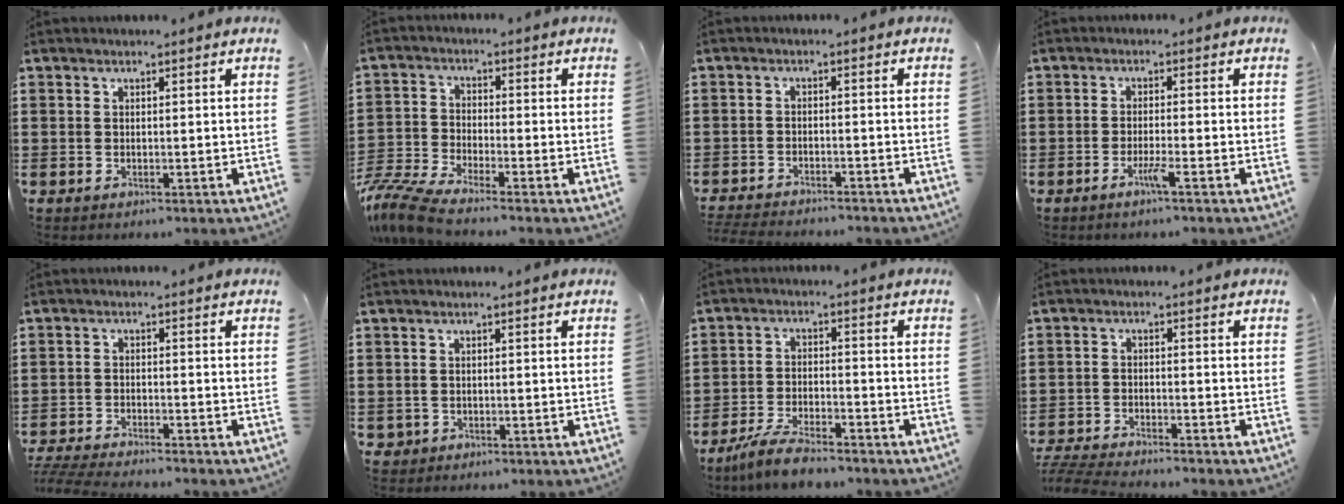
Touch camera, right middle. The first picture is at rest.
{"total": 6.3, "force": [-5.4, 0.6, 3.0], "torque": [-0.096, -0.020, -0.115]}
{"total": 3.1, "force": [-3.1, 0.2, 0.3], "torque": [-0.015, -0.003, -0.067]}
{"total": 2.7, "force": [-1.7, -0.3, 2.0], "torque": [-0.042, -0.006, -0.033]}
{"total": 3.9, "force": [-3.9, 0.0, 0.8], "torque": [-0.035, -0.011, -0.086]}
{"total": 0.9, "force": [-0.6, 0.6, 0.1], "torque": [-0.005, 0.002, -0.014]}
{"total": 5.7, "force": [-5.1, 0.9, 2.4], "torque": [-0.051, 0.001, -0.099]}
{"total": 4.4, "force": [-4.3, 0.2, 0.7], "torque": [-0.034, -0.007, -0.095]}